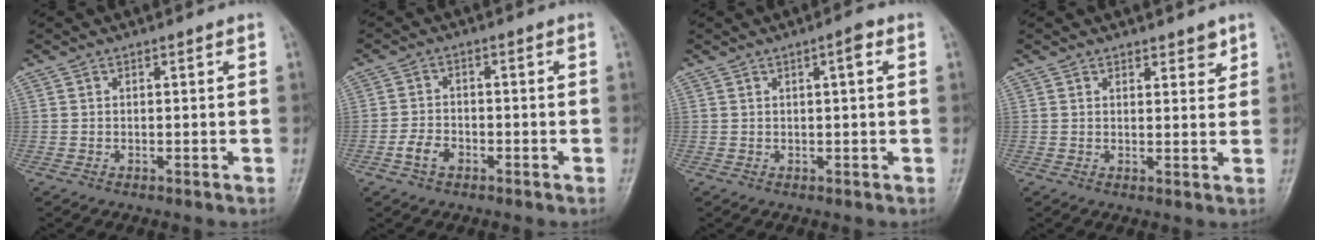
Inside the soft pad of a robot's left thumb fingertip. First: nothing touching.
{"total": 3.8, "force": [-1.9, 2.5, 2.2], "torque": [-0.036, 0.014, -0.037]}
{"total": 2.7, "force": [1.0, 0.5, 2.5], "torque": [-0.036, 0.003, 0.013]}
{"total": 3.3, "force": [2.3, 1.6, 1.8], "torque": [-0.003, -0.013, 0.031]}